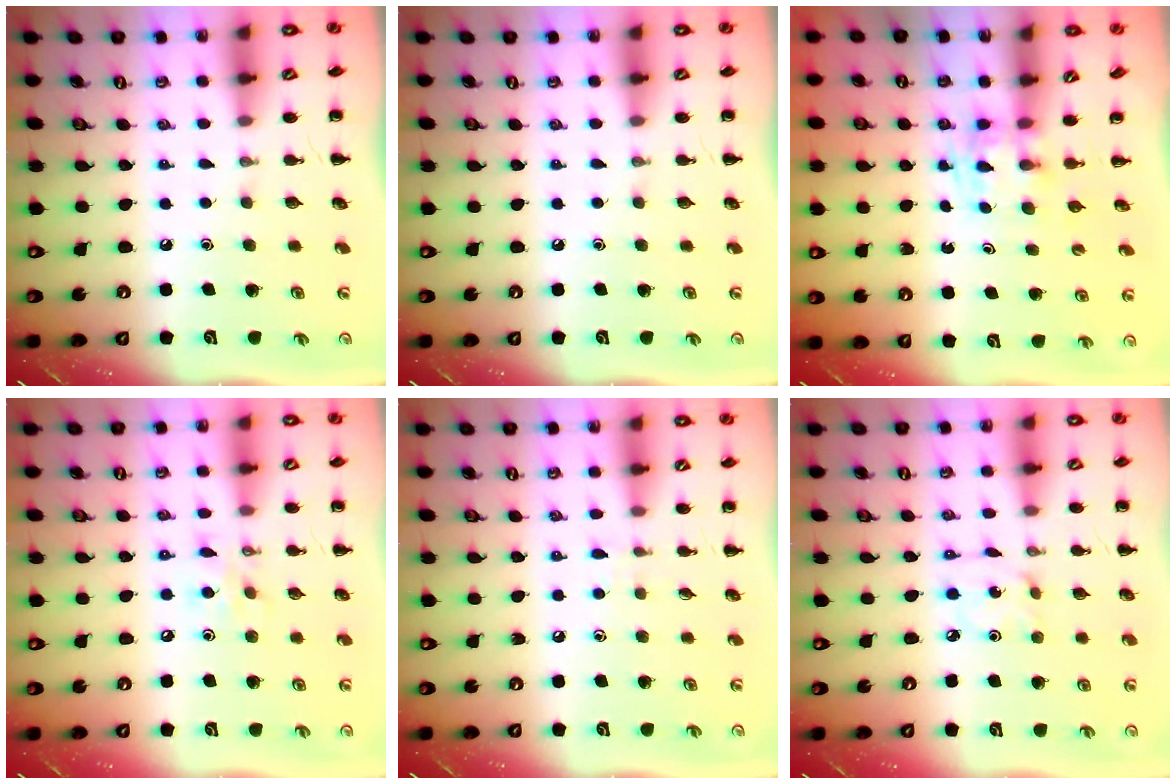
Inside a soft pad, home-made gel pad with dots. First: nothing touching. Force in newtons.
{"total": 0.0}
{"total": 2.4, "press": 2.2, "slide": 1.1}
{"total": 5.6, "press": 5.5, "slide": 0.7}
{"total": 3.9, "press": 3.6, "slide": 1.5}
{"total": 2.5, "press": 2.5, "slide": 0.5}